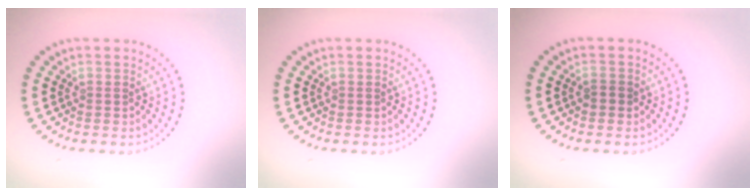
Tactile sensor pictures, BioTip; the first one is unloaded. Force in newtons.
{"total": 0.0}
{"total": 0.9, "press": 0.9, "slide": 0.2}